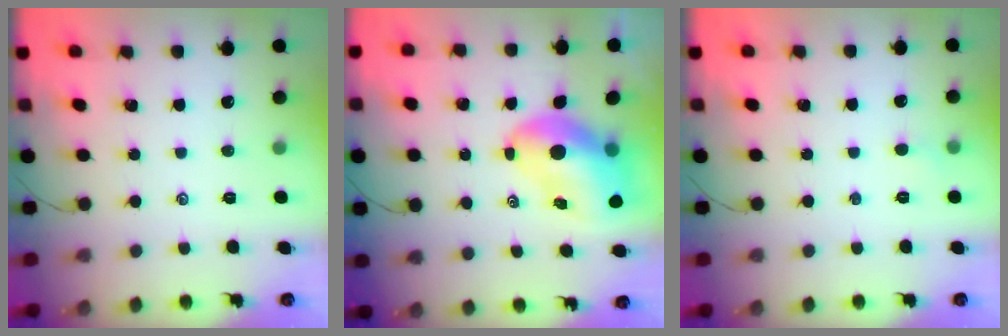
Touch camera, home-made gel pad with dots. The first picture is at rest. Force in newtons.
{"total": 10.7, "press": 10.3, "slide": 3.1}
{"total": 2.7, "press": 2.6, "slide": 0.9}